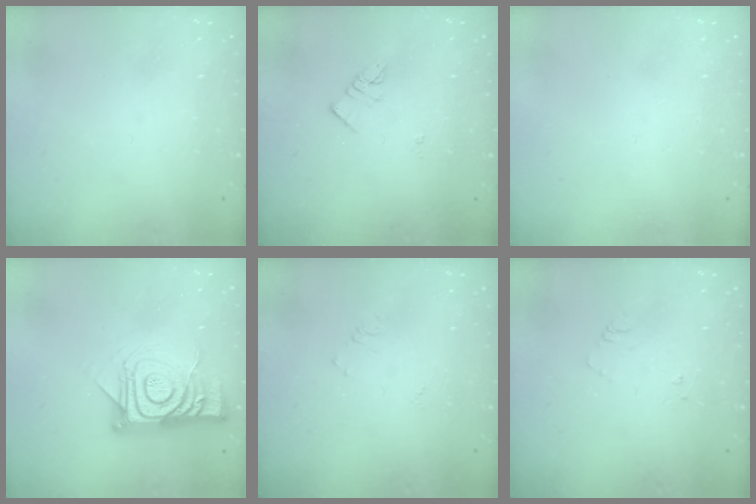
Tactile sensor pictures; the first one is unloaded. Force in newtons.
{"total": 3.3, "press": 3.3, "slide": 0.3}
{"total": 1.6, "press": 1.6, "slide": 0.1}
{"total": 16.1, "press": 16.1, "slide": 1.3}
{"total": 4.7, "press": 4.7, "slide": 0.6}
{"total": 6.0, "press": 6.0, "slide": 0.7}